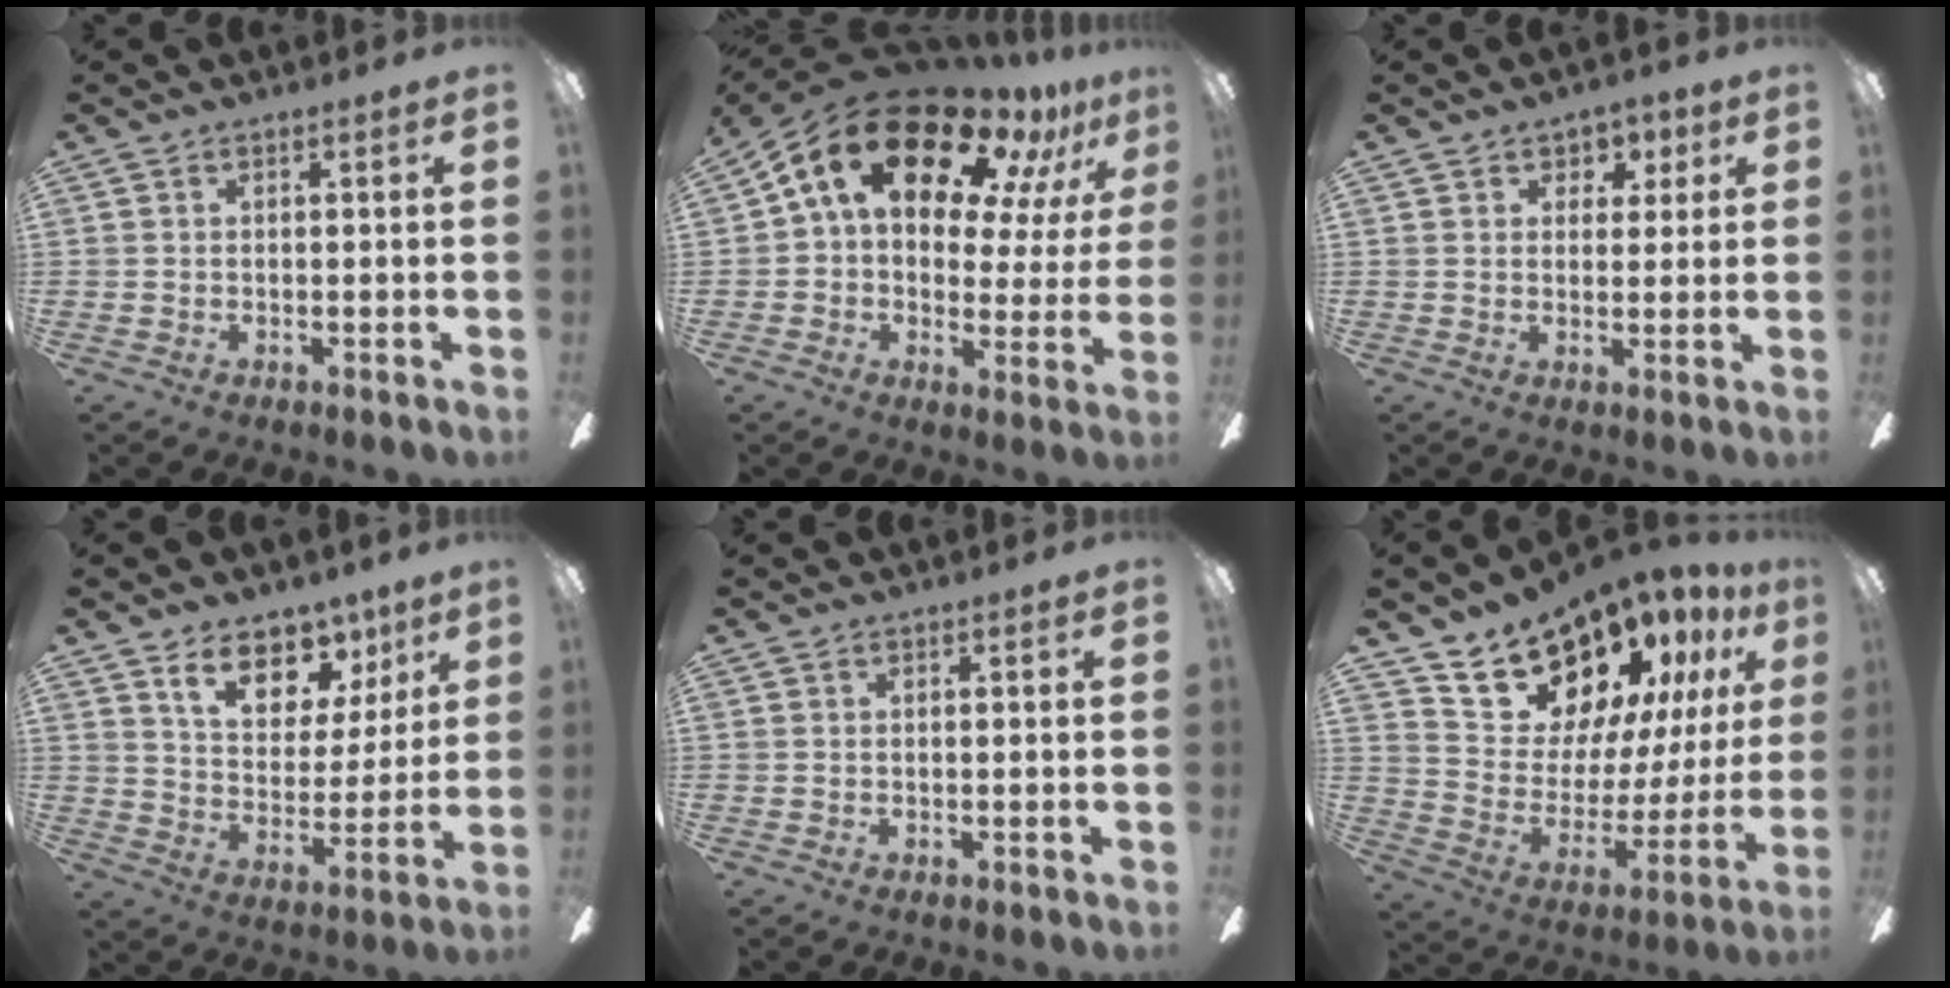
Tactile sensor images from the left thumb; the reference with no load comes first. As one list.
[{"total": 20.2, "force": [11.8, 11.0, 12.2], "torque": [-0.211, -0.069, 0.201]}, {"total": 4.0, "force": [2.0, 3.4, 0.9], "torque": [0.002, -0.006, 0.030]}, {"total": 13.1, "force": [9.1, 7.5, 5.6], "torque": [-0.086, -0.055, 0.167]}, {"total": 0.0}, {"total": 19.4, "force": [16.5, 9.2, 4.7], "torque": [-0.089, -0.133, 0.311]}]